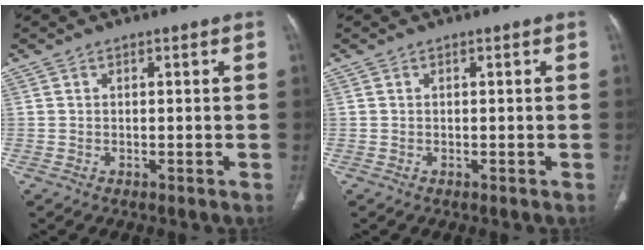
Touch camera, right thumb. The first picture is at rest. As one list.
[{"total": 0.0}]